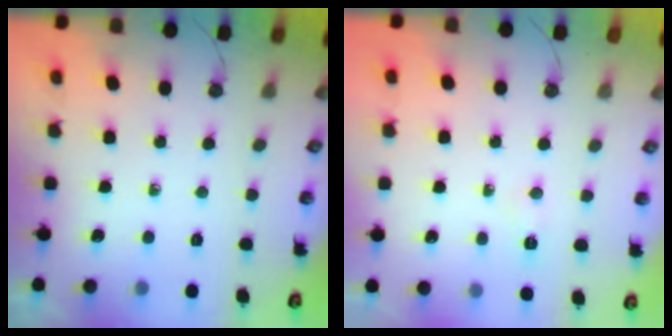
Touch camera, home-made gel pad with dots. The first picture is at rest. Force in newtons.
{"total": 2.9, "press": 2.9, "slide": 0.3}